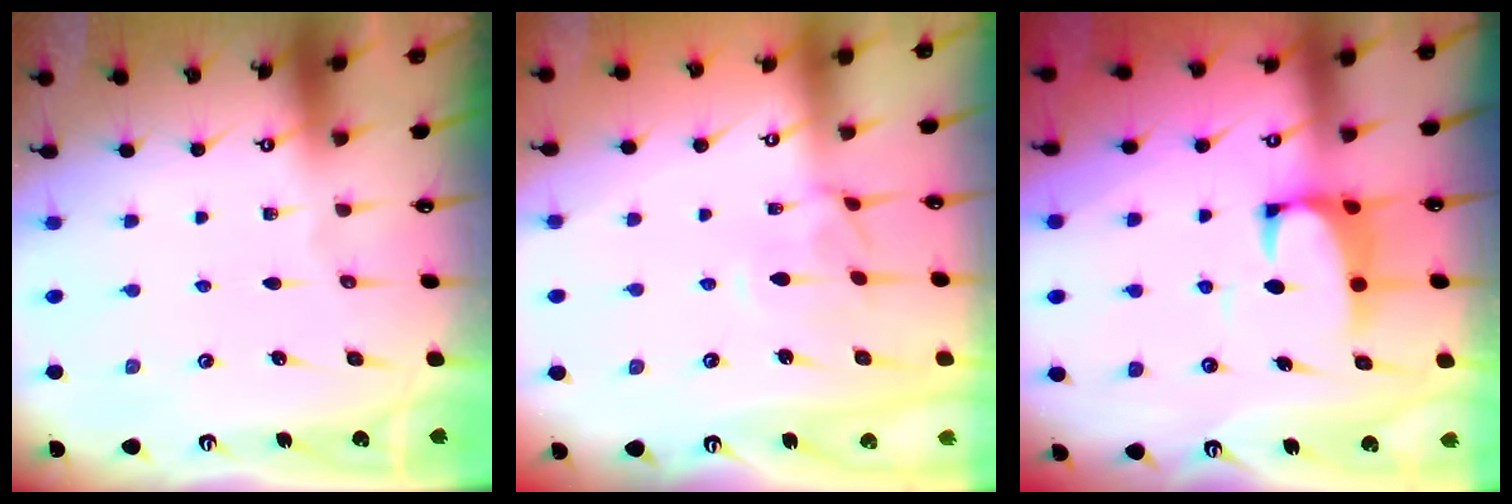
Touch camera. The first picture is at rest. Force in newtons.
{"total": 2.2, "press": 2.1, "slide": 0.5}
{"total": 2.5, "press": 2.3, "slide": 1.1}